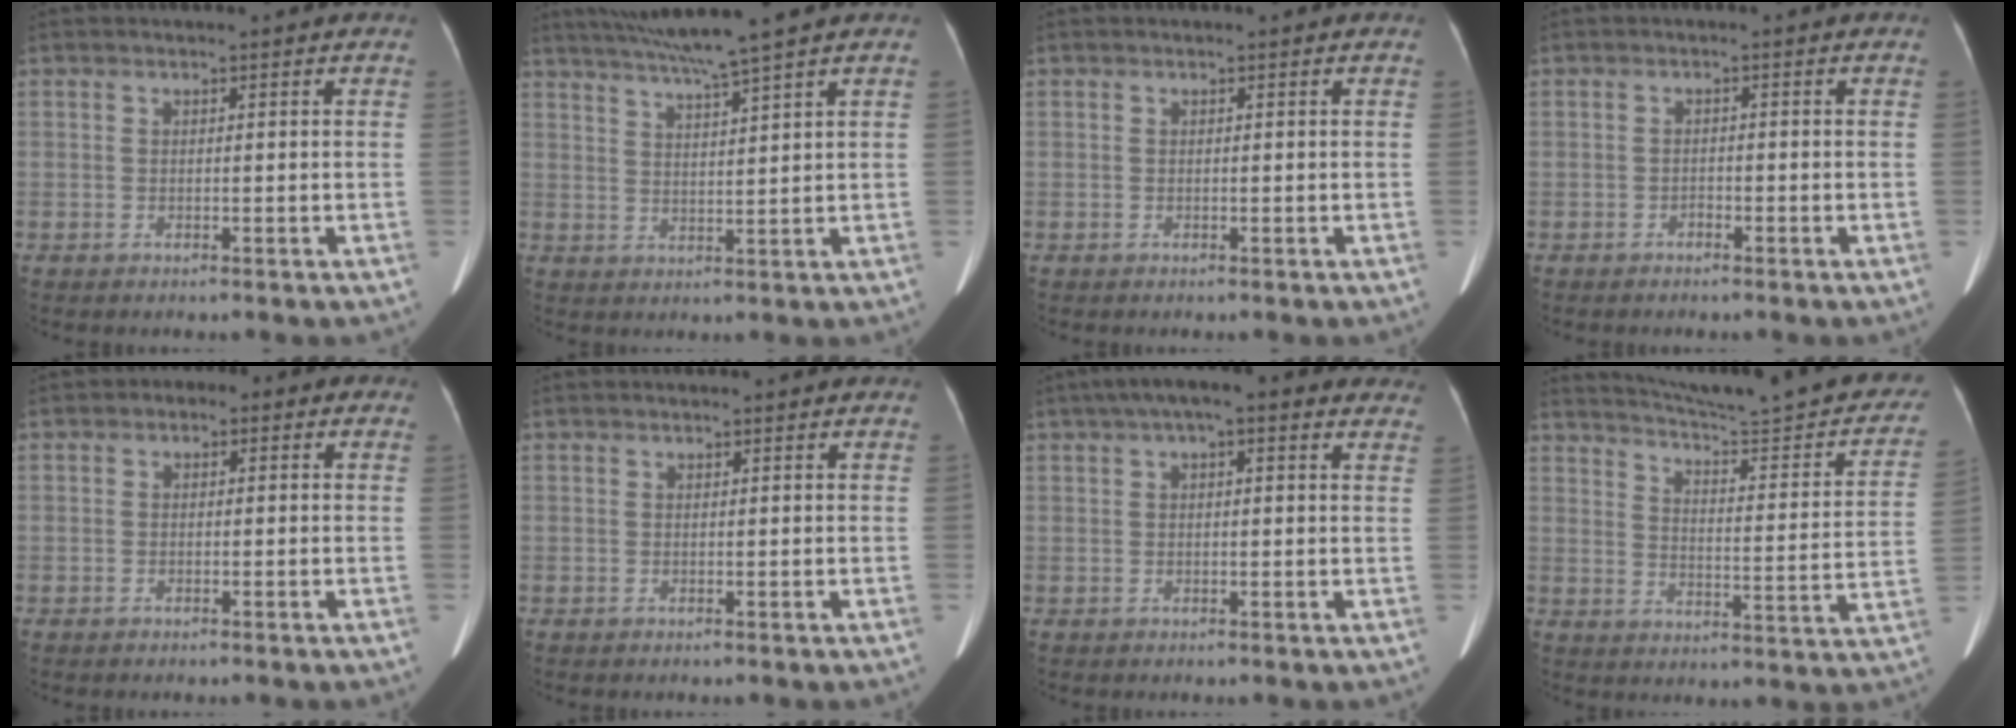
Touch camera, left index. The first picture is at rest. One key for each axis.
{"total": 7.7, "fx": 6.5, "fy": -1.8, "fz": 3.8, "tx": -0.065, "ty": 0.005, "tz": 0.110}
{"total": 0.0}
{"total": 0.8, "fx": -0.7, "fy": 0.3, "fz": 0.2, "tx": -0.003, "ty": 0.001, "tz": -0.014}
{"total": 2.5, "fx": -0.5, "fy": 2.0, "fz": 1.4, "tx": -0.013, "ty": 0.019, "tz": -0.015}
{"total": 0.0}
{"total": 9.3, "fx": 5.7, "fy": 2.9, "fz": 6.8, "tx": -0.092, "ty": 0.045, "tz": 0.072}
{"total": 24.7, "fx": 22.2, "fy": 1.8, "fz": 10.7, "tx": -0.147, "ty": -0.065, "tz": 0.274}